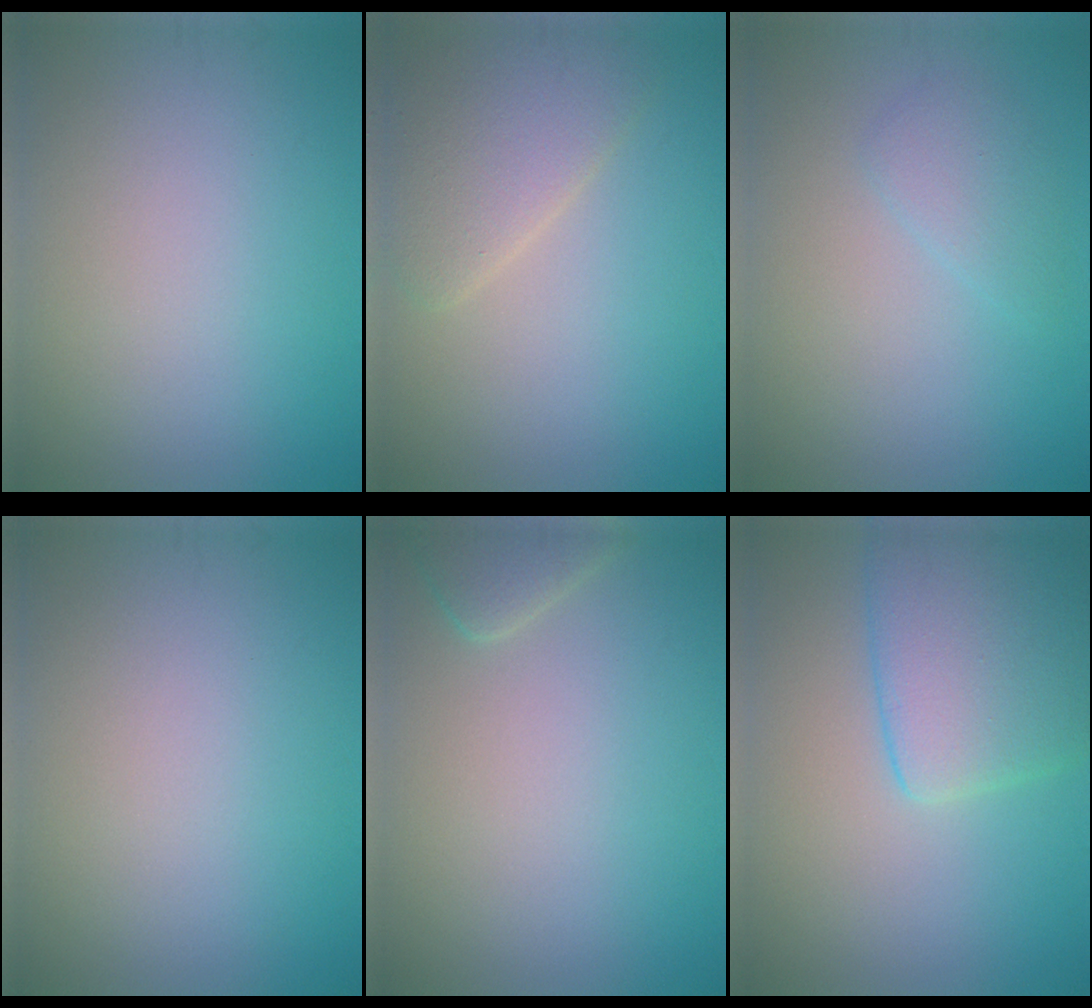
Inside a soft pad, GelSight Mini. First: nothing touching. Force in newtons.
{"total": 4.0, "press": 4.0, "slide": 0.4}
{"total": 1.8, "press": 1.8, "slide": 0.1}
{"total": 0.0}
{"total": 2.3, "press": 2.2, "slide": 0.4}
{"total": 6.9, "press": 6.9, "slide": 0.4}